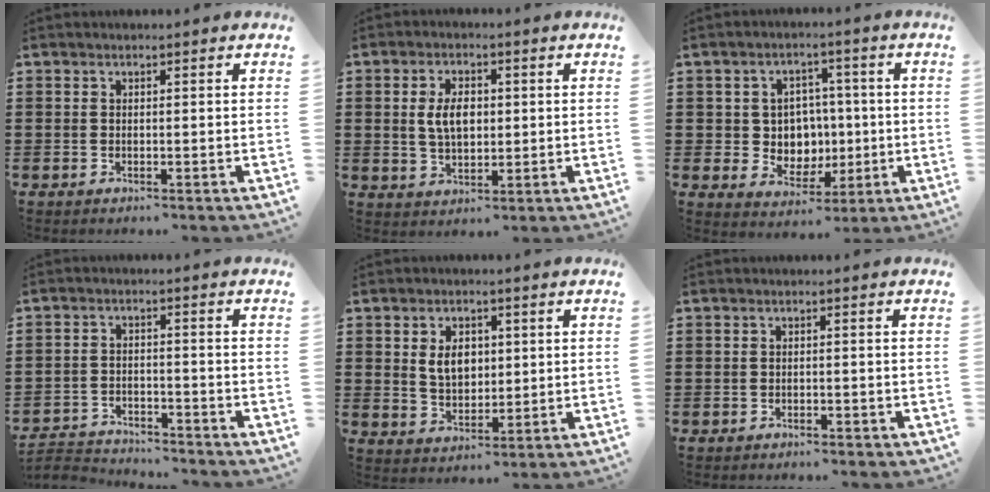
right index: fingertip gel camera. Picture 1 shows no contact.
{"total": 5.4, "force": [0.6, 3.1, 4.4], "torque": [-0.090, 0.006, 0.004]}
{"total": 5.8, "force": [0.4, 5.4, 1.9], "torque": [-0.036, 0.004, 0.006]}
{"total": 3.3, "force": [-3.3, 0.5, 0.0], "torque": [-0.014, 0.001, -0.074]}
{"total": 5.0, "force": [1.1, 3.5, 3.4], "torque": [-0.070, 0.009, 0.016]}
{"total": 0.8, "force": [-0.7, 0.2, 0.2], "torque": [-0.006, -0.001, -0.015]}